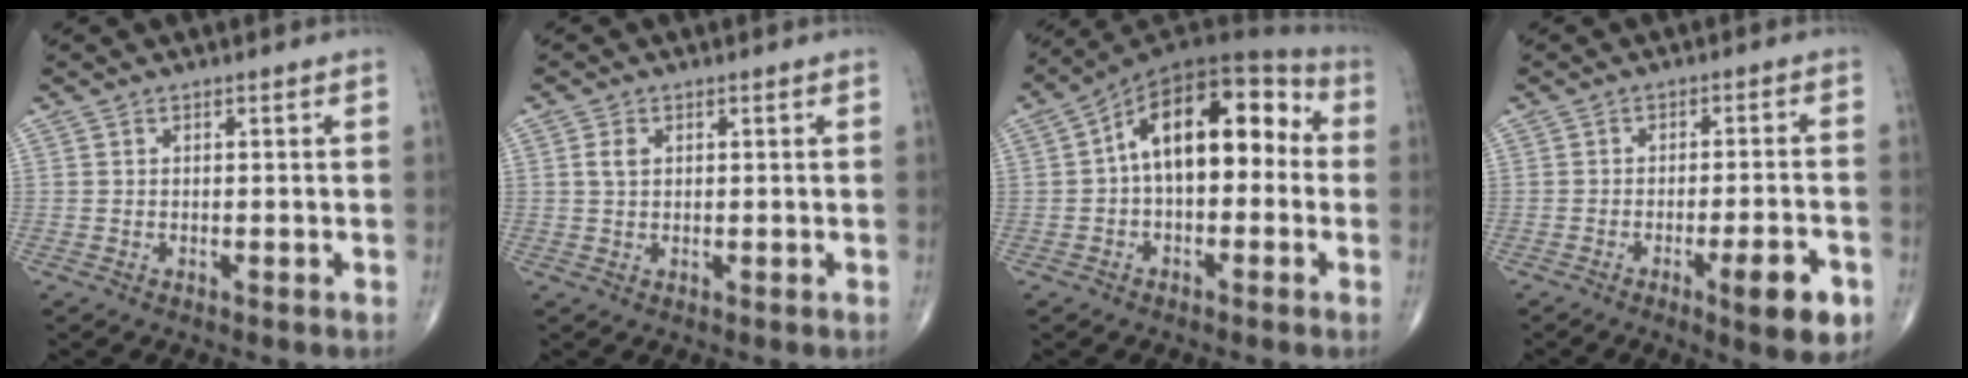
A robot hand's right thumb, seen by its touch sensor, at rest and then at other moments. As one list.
[{"total": 2.1, "force": [0.6, 1.4, 1.5], "torque": [-0.029, 0.004, 0.013]}, {"total": 16.6, "force": [1.1, 9.2, 13.7], "torque": [-0.183, 0.052, 0.005]}, {"total": 8.5, "force": [-3.9, 1.7, 7.4], "torque": [-0.097, 0.011, -0.049]}]